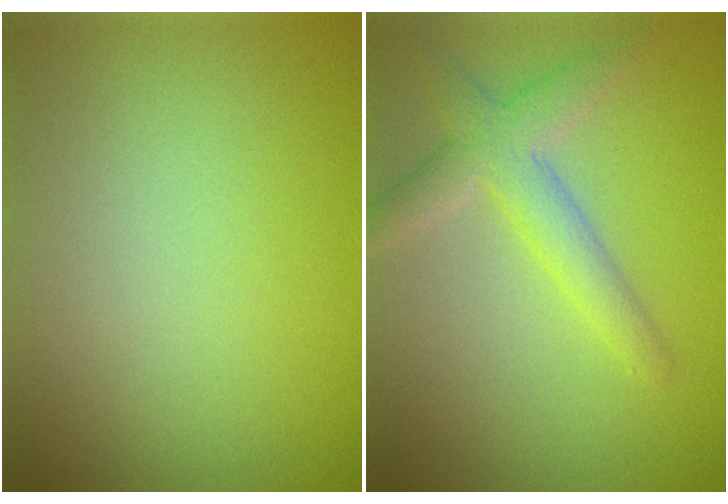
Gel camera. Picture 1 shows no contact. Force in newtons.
{"total": 3.8, "press": 3.8, "slide": 0.3}